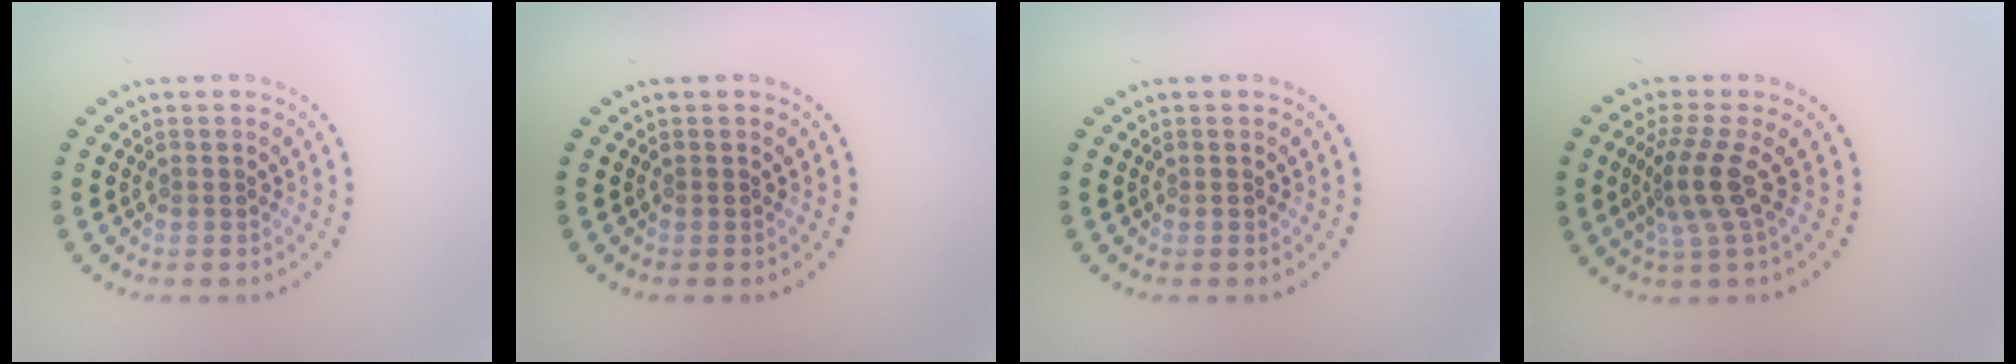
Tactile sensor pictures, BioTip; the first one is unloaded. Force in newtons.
{"total": 0.0}
{"total": 0.0}
{"total": 3.5, "press": 2.4, "slide": 2.5}